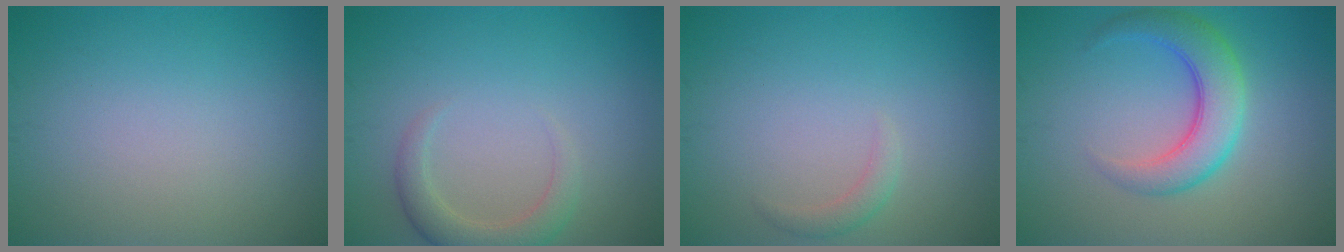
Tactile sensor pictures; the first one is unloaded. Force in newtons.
{"total": 2.8, "press": 2.8, "slide": 0.4}
{"total": 1.2, "press": 1.2, "slide": 0.2}
{"total": 5.0, "press": 5.0, "slide": 0.1}